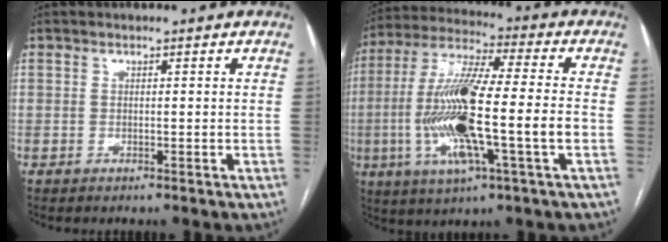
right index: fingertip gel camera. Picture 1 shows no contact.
{"total": 17.6, "force": [-3.3, 1.5, 17.3], "torque": [-0.348, -0.006, -0.063]}